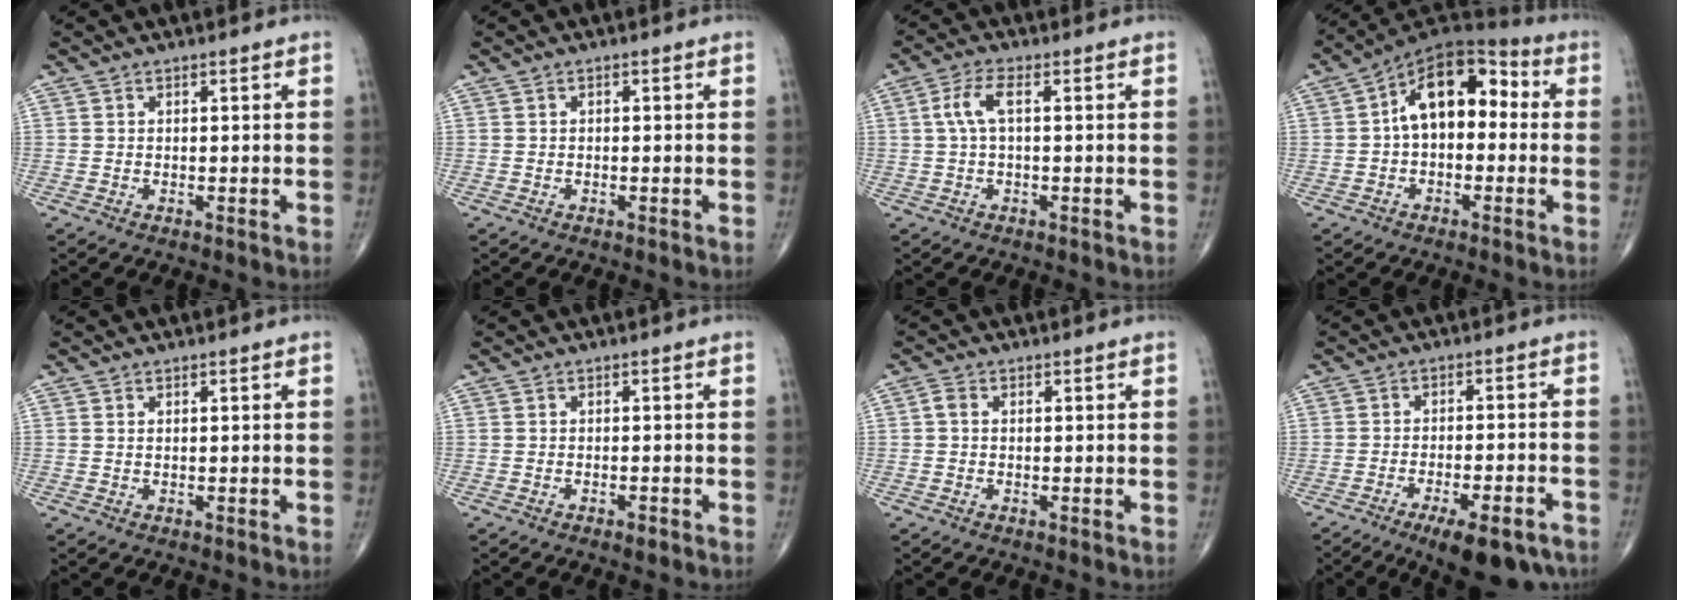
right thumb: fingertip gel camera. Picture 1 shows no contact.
{"total": 0.0}
{"total": 4.5, "force": [0.6, 1.5, 4.2], "torque": [-0.104, 0.014, 0.010]}
{"total": 13.9, "force": [1.0, 8.4, 11.1], "torque": [-0.142, 0.048, -0.002]}
{"total": 0.0}
{"total": 1.1, "force": [-0.8, 0.4, 0.7], "torque": [-0.015, 0.001, -0.012]}
{"total": 1.3, "force": [0.0, 0.9, 0.9], "torque": [-0.015, 0.002, -0.004]}
{"total": 12.1, "force": [-8.4, 3.7, 7.9], "torque": [-0.104, 0.039, -0.121]}